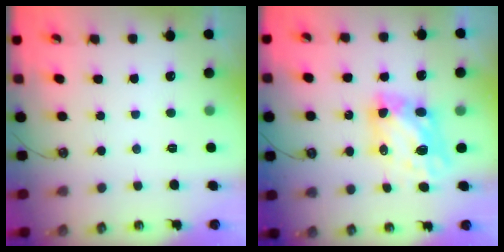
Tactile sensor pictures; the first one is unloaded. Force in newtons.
{"total": 6.7, "press": 6.7, "slide": 0.6}